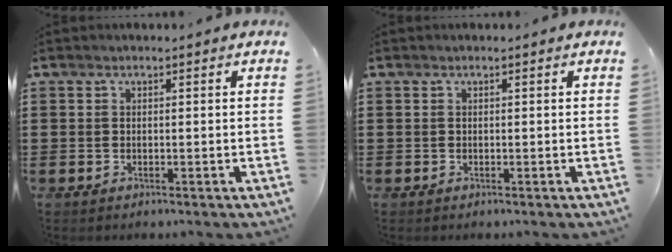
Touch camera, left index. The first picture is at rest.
{"total": 0.0}